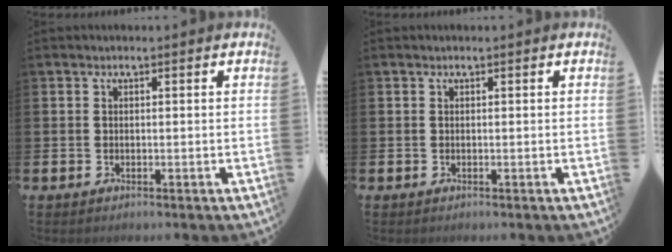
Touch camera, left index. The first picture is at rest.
{"total": 0.0}